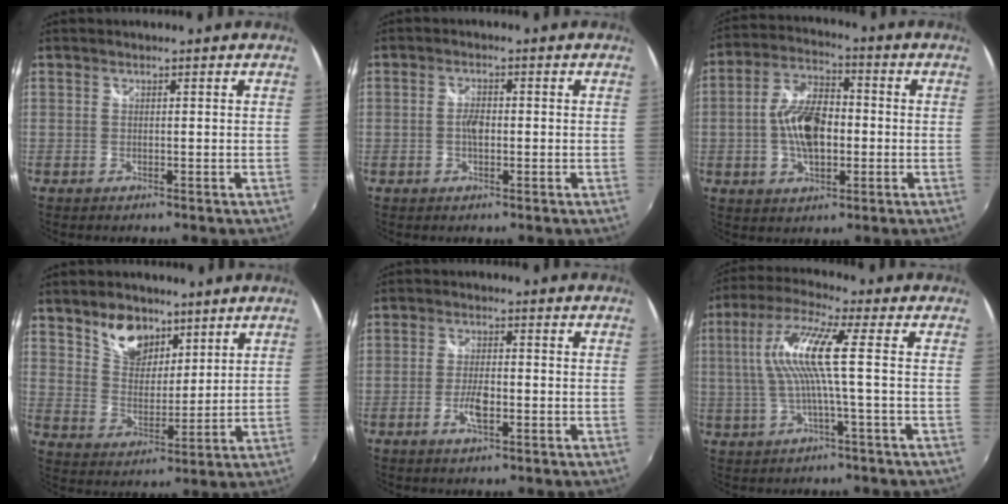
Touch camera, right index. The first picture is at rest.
{"total": 2.5, "force": [-0.4, 1.4, 2.1], "torque": [-0.038, 0.003, -0.010]}
{"total": 11.5, "force": [-1.4, 6.4, 9.5], "torque": [-0.182, 0.013, -0.026]}
{"total": 9.5, "force": [6.3, 5.7, 4.1], "torque": [-0.063, 0.010, 0.118]}
{"total": 4.7, "force": [-1.7, 1.8, 4.0], "torque": [-0.084, -0.002, -0.031]}
{"total": 10.6, "force": [0.3, -0.1, 10.6], "torque": [-0.206, 0.006, 0.008]}